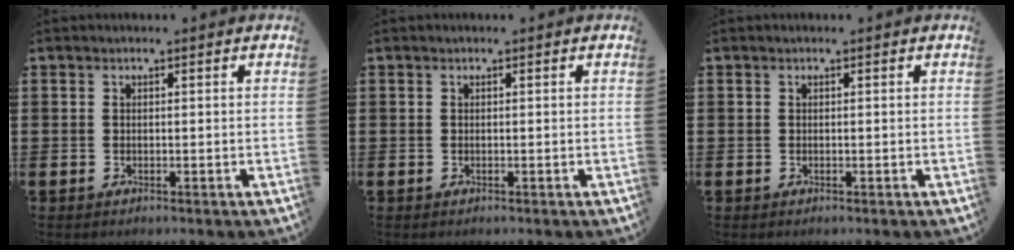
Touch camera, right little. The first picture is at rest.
{"total": 0.0}
{"total": 0.0}